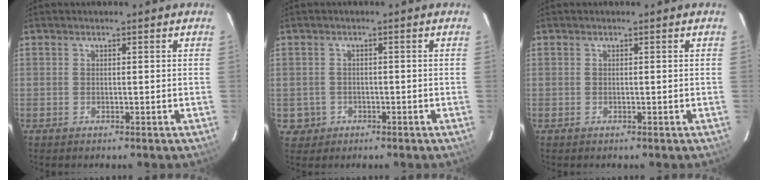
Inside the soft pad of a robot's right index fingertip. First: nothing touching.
{"total": 3.2, "force": [-0.9, 3.1, 0.2], "torque": [-0.013, 0.010, -0.008]}
{"total": 0.0}